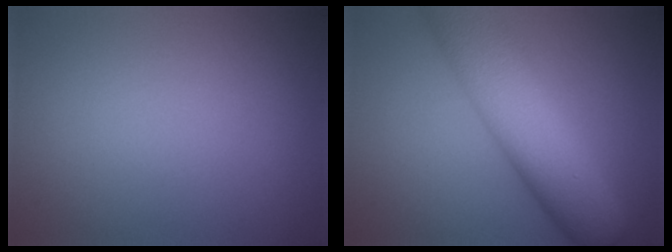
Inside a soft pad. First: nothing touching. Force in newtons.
{"total": 10.0, "press": 10.0, "slide": 0.6}